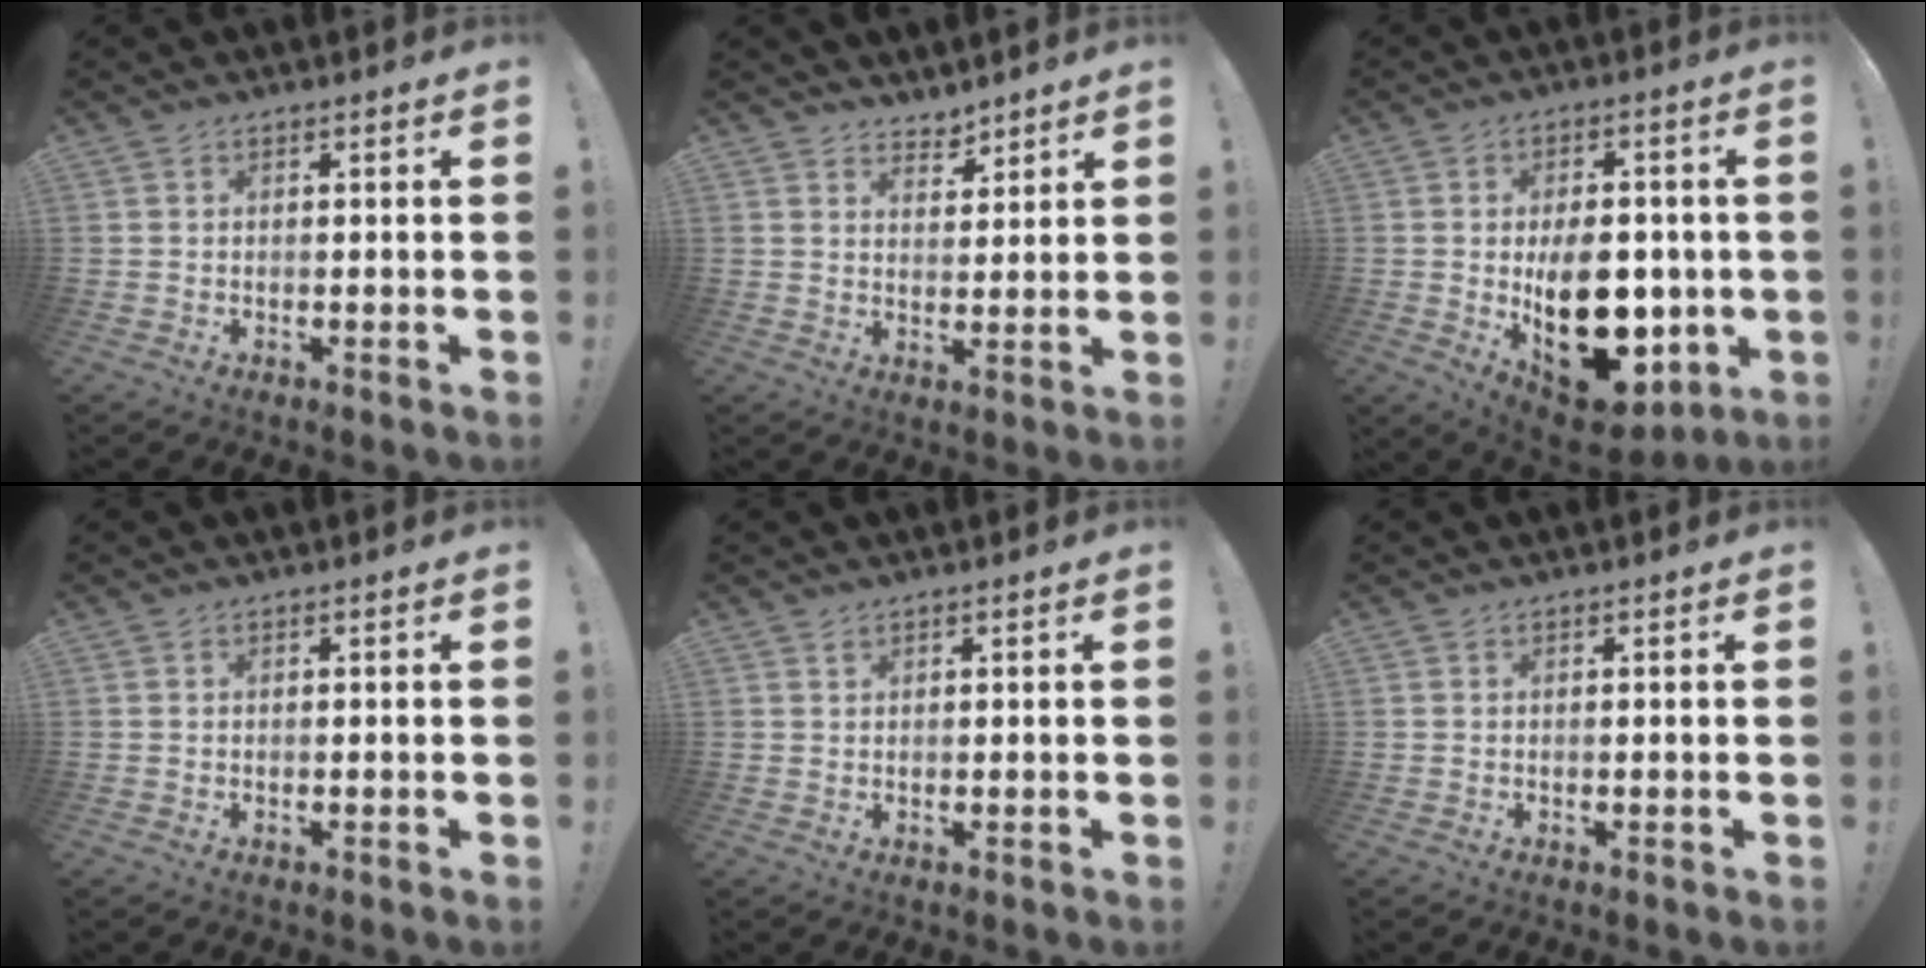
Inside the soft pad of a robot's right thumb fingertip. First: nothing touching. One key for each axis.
{"total": 4.4, "fx": 3.7, "fy": 2.3, "fz": 0.5, "tx": -0.001, "ty": -0.032, "tz": 0.070}
{"total": 20.1, "fx": -3.0, "fy": 12.7, "fz": 15.3, "tx": -0.213, "ty": 0.001, "tz": -0.029}
{"total": 0.0}
{"total": 1.0, "fx": 0.9, "fy": 0.5, "fz": 0.2, "tx": -0.001, "ty": -0.002, "tz": 0.016}
{"total": 0.0}